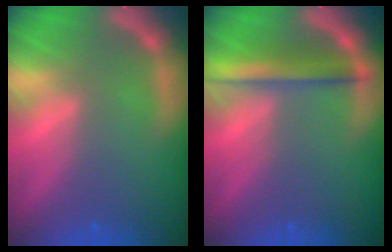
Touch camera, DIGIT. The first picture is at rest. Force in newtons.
{"total": 4.0}